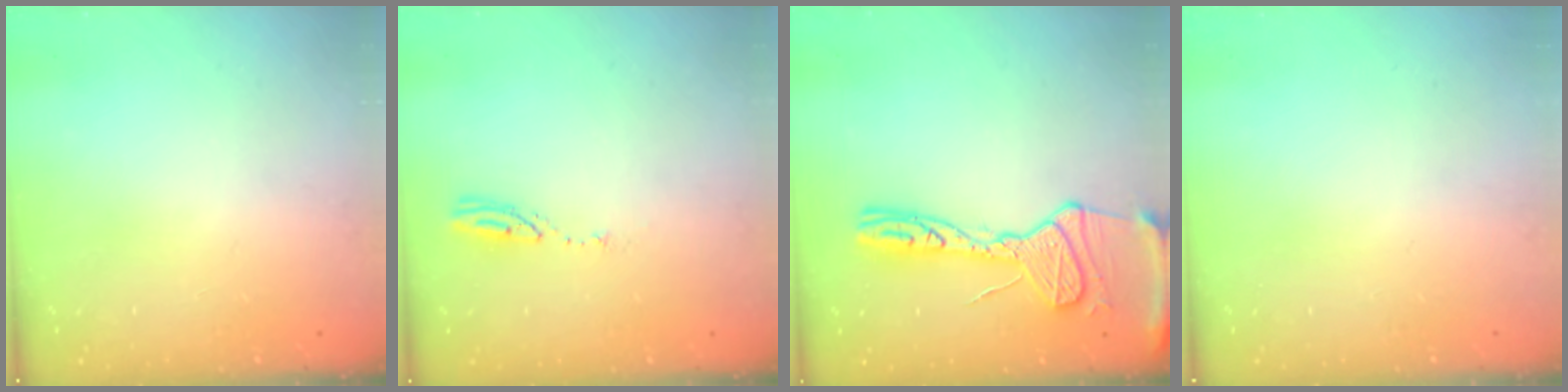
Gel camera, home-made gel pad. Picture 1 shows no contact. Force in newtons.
{"total": 4.1, "press": 4.1, "slide": 0.3}
{"total": 16.8, "press": 16.7, "slide": 1.7}
{"total": 0.0}